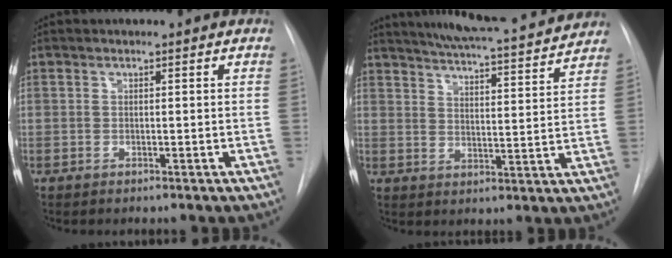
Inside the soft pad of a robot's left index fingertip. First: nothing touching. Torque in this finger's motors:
{"motor_torque": [1.01, -1.12, 0.32, 0.07]}